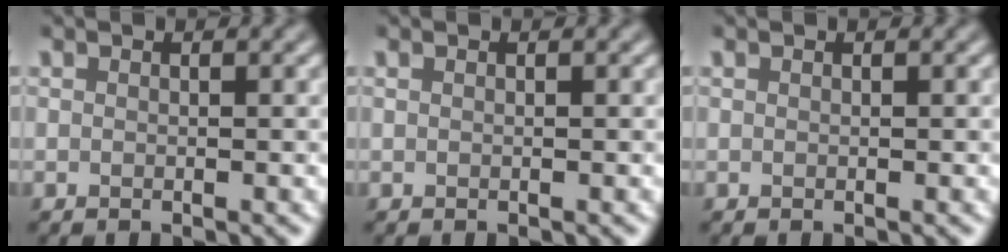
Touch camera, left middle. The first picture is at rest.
{"total": 0.0}
{"total": 0.0}